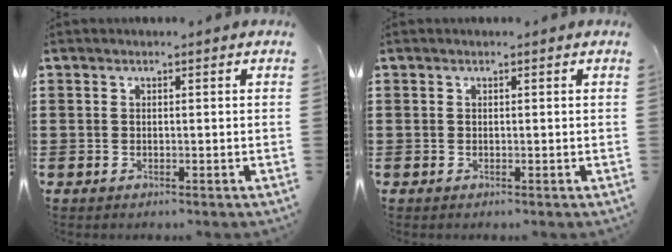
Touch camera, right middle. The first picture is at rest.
{"total": 0.0}